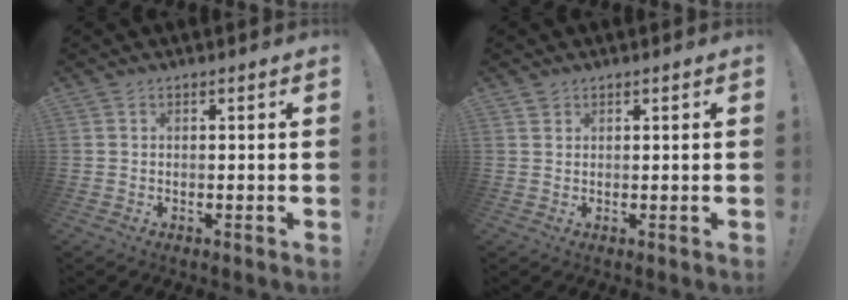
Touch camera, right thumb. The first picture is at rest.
{"total": 1.2, "force": [1.0, 0.8, 0.1], "torque": [0.003, -0.003, 0.018]}